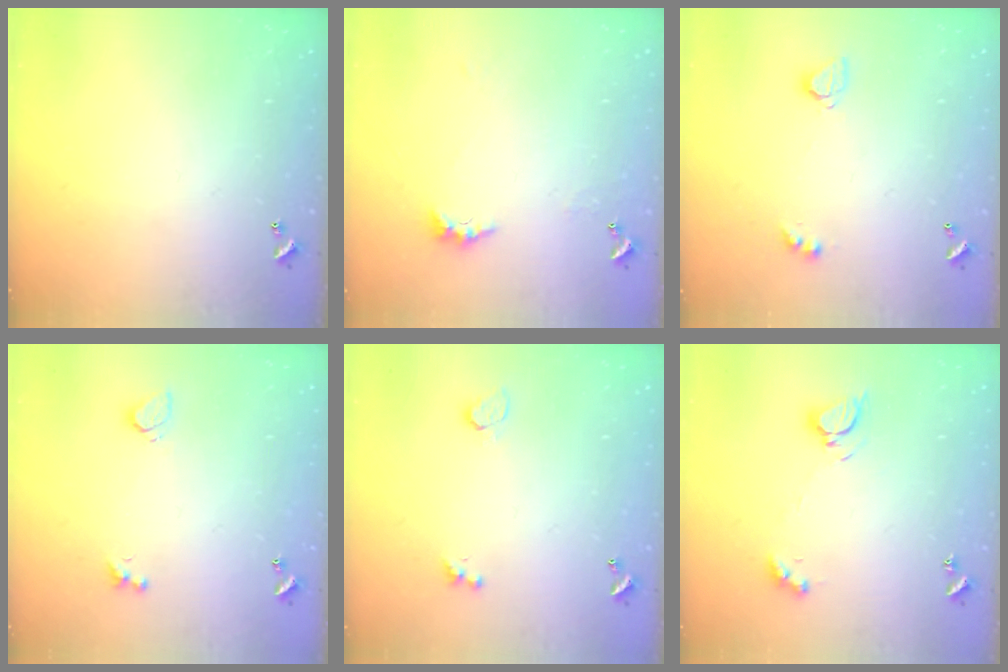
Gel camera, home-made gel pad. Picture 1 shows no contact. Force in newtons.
{"total": 2.9, "press": 2.8, "slide": 0.7}
{"total": 3.3, "press": 3.3, "slide": 0.2}
{"total": 1.9, "press": 1.8, "slide": 0.5}
{"total": 2.2, "press": 1.9, "slide": 1.1}
{"total": 7.3, "press": 7.3, "slide": 0.6}